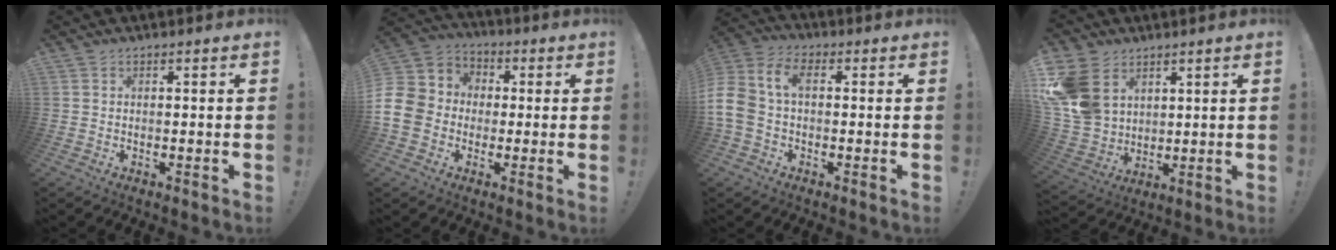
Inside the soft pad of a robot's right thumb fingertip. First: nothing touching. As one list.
[{"total": 12.3, "force": [-2.3, 11.0, 5.1], "torque": [-0.094, 0.020, -0.040]}, {"total": 10.8, "force": [0.5, 7.1, 8.1], "torque": [-0.175, 0.007, 0.015]}, {"total": 15.5, "force": [5.4, 12.1, 8.1], "torque": [-0.158, -0.023, 0.114]}]